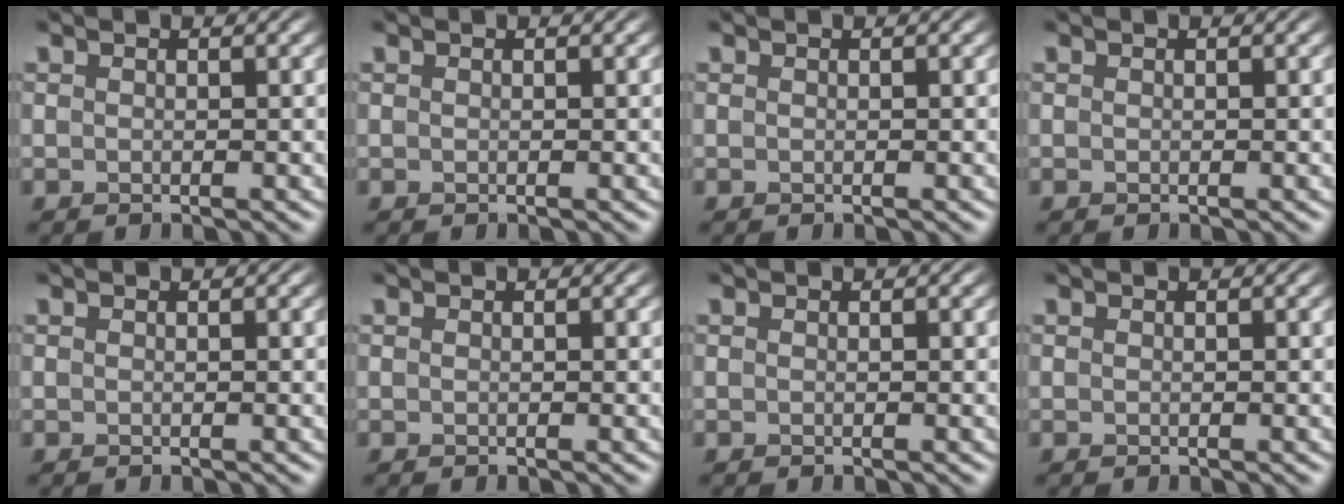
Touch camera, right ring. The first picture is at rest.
{"total": 0.0}
{"total": 0.0}
{"total": 0.0}
{"total": 0.0}
{"total": 0.0}
{"total": 0.0}
{"total": 0.0}